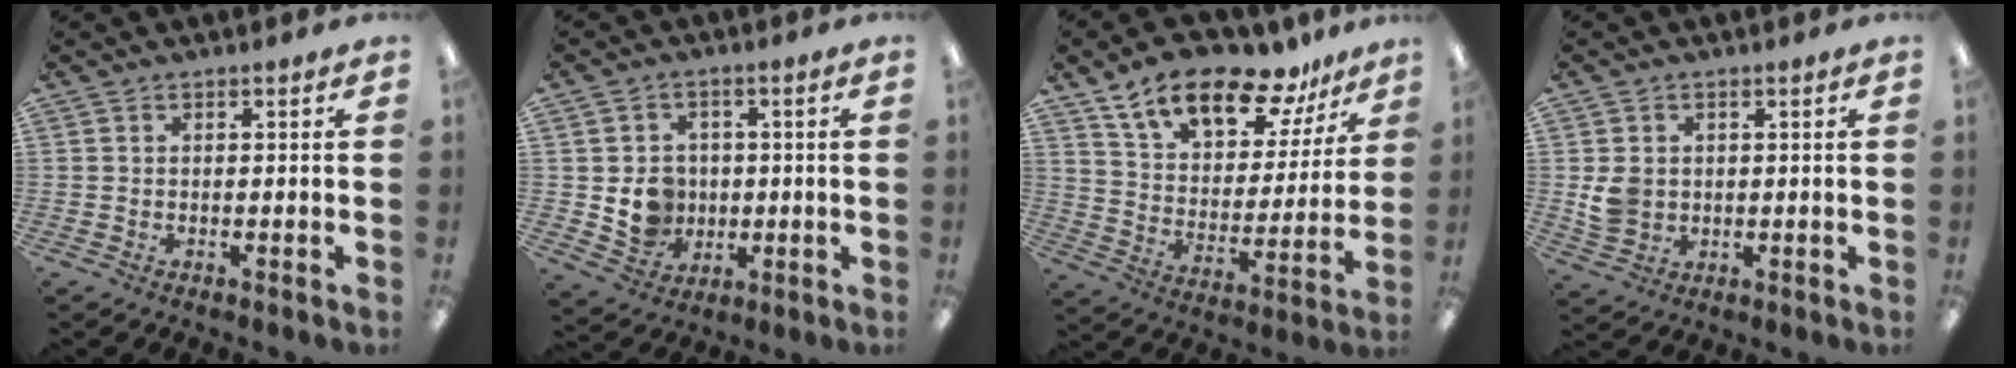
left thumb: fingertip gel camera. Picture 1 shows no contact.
{"total": 7.9, "force": [-0.2, 7.4, 2.7], "torque": [-0.053, 0.007, 0.005]}
{"total": 17.7, "force": [13.1, 7.7, 9.0], "torque": [-0.156, -0.076, 0.227]}
{"total": 5.1, "force": [0.8, 4.5, 2.3], "torque": [-0.030, 0.004, 0.018]}